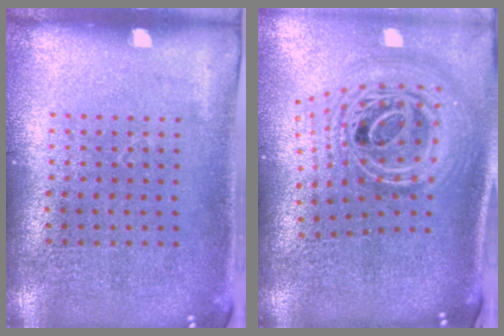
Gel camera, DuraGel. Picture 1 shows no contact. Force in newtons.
{"total": 3.0, "press": 2.0, "slide": 2.2}